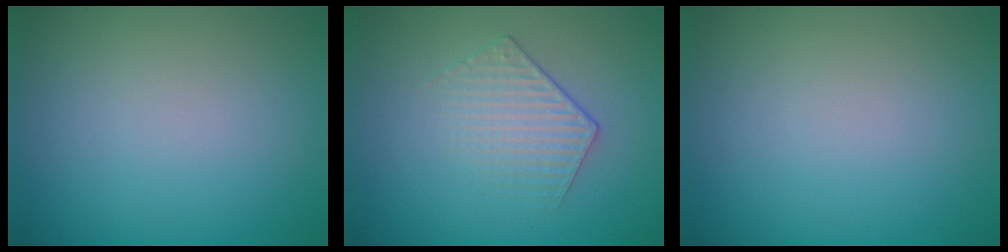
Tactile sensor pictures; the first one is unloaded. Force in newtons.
{"total": 1.9, "press": 1.4, "slide": 1.3}
{"total": 0.0}